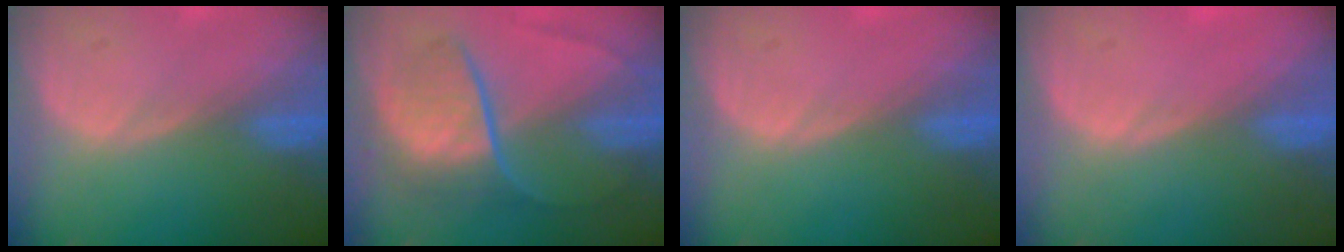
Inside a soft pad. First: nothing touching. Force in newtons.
{"total": 9.1, "press": 7.7, "slide": 5.0}
{"total": 0.0}
{"total": 0.5, "press": 0.0, "slide": 0.5}